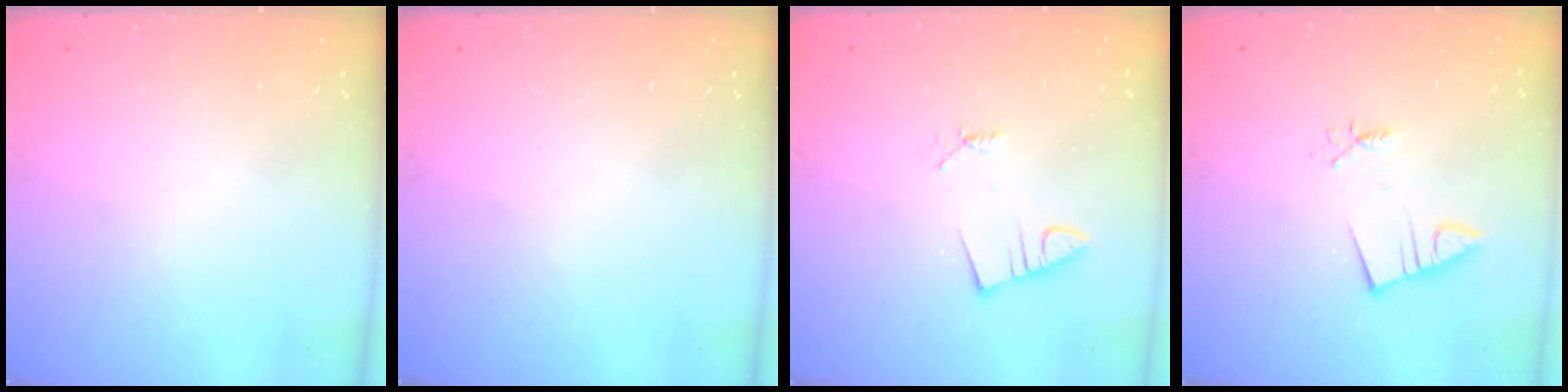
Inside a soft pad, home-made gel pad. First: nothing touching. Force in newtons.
{"total": 0.0}
{"total": 1.1, "press": 1.1, "slide": 0.0}
{"total": 2.7, "press": 2.7, "slide": 0.4}